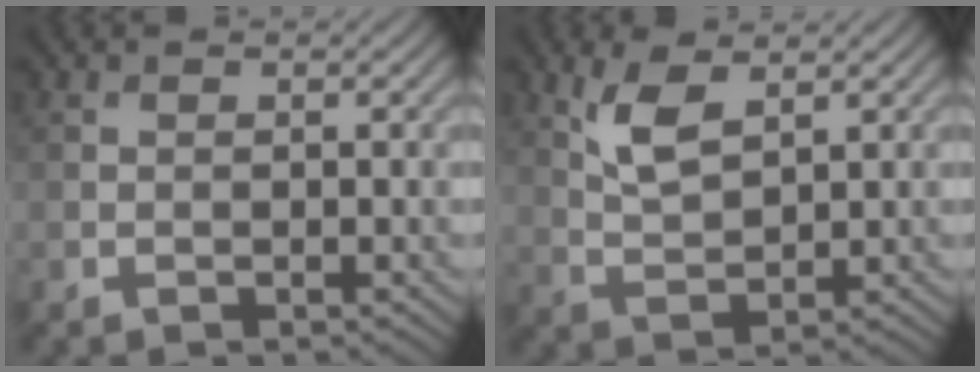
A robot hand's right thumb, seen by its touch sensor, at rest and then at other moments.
{"total": 4.5, "force": [2.5, 1.8, 3.3], "torque": [-0.083, -0.001, 0.053]}